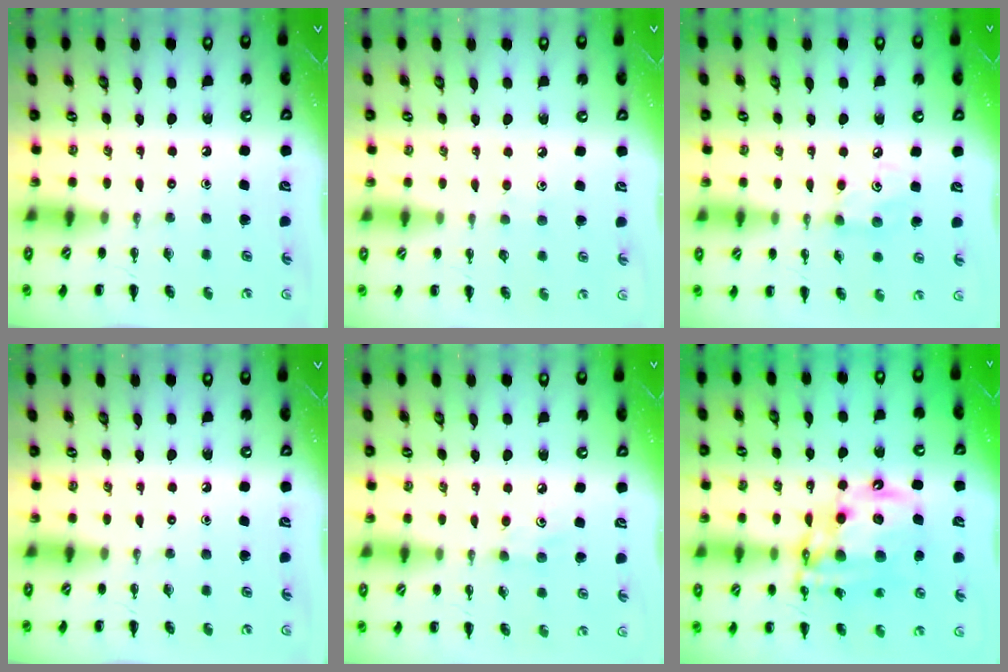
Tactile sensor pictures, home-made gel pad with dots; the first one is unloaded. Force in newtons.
{"total": 3.5, "press": 3.4, "slide": 0.9}
{"total": 4.3, "press": 4.2, "slide": 0.7}
{"total": 0.0}
{"total": 3.9, "press": 3.8, "slide": 1.0}
{"total": 18.3, "press": 17.7, "slide": 4.8}